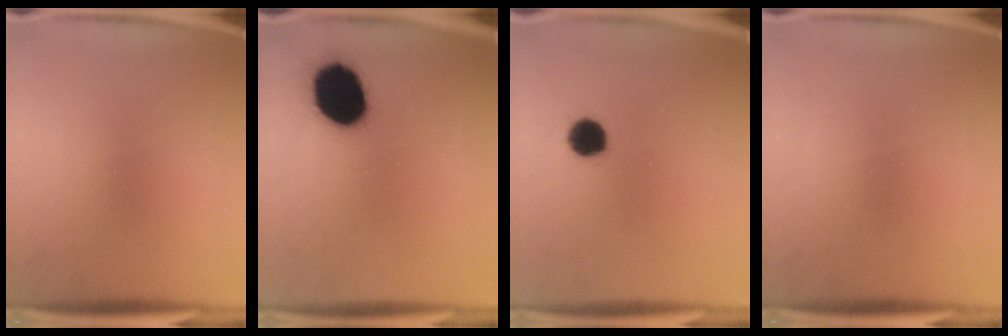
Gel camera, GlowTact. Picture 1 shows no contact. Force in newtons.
{"total": 17.0}
{"total": 6.0}
{"total": 0.0}